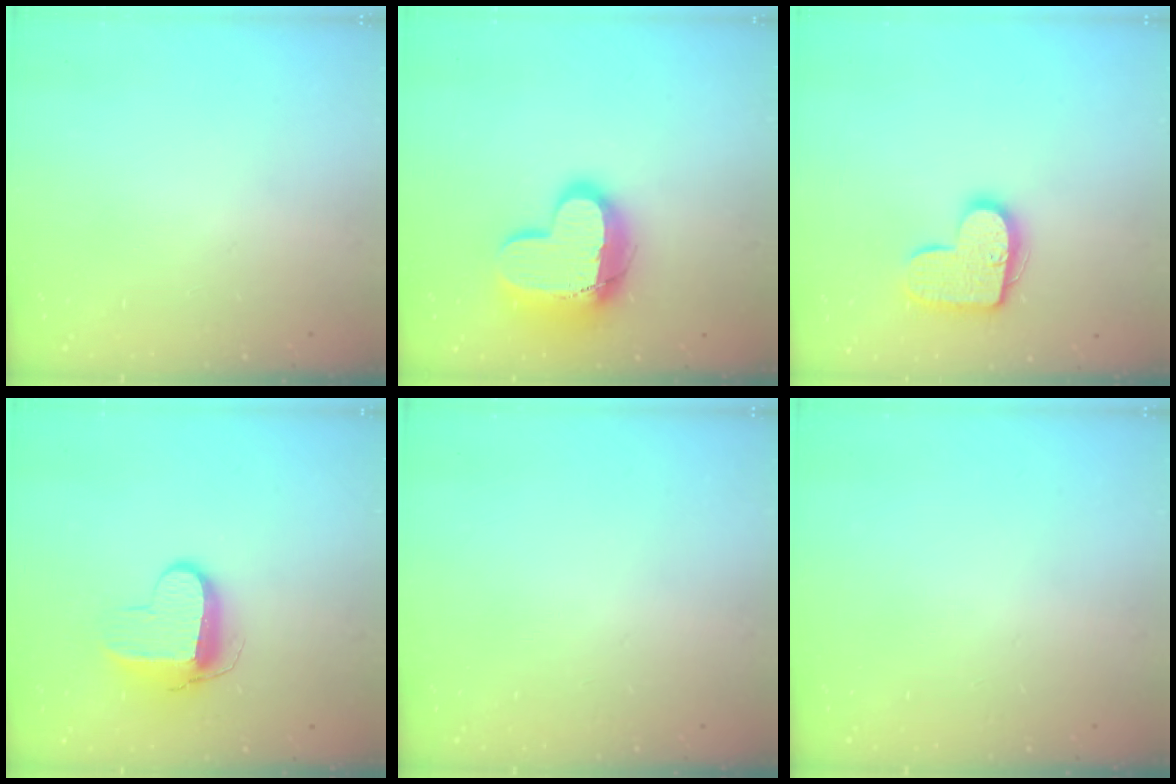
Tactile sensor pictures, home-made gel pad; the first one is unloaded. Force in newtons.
{"total": 17.4, "press": 17.3, "slide": 1.3}
{"total": 13.8, "press": 13.8, "slide": 0.7}
{"total": 9.5, "press": 9.5, "slide": 0.8}
{"total": 0.0}
{"total": 0.0}